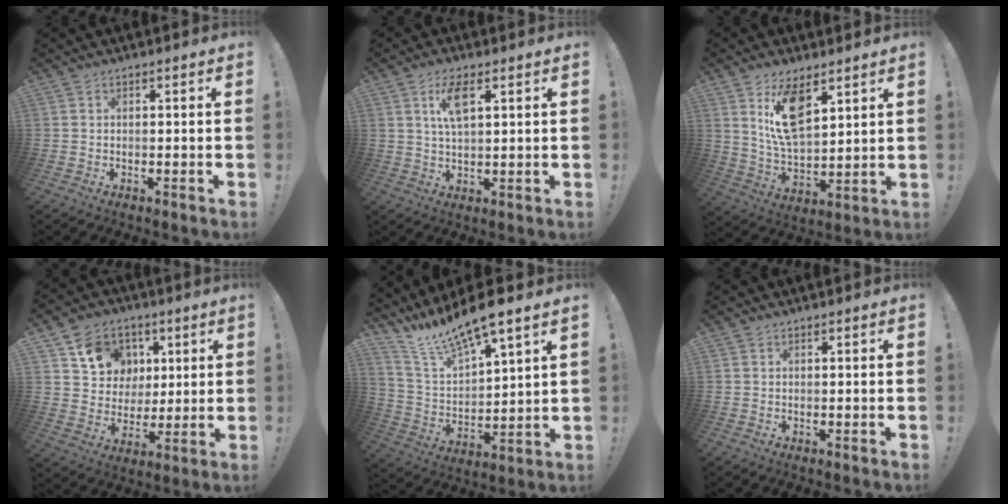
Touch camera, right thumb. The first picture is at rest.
{"total": 7.5, "force": [3.3, 2.8, 6.1], "torque": [-0.101, -0.005, 0.054]}
{"total": 13.6, "force": [7.4, 6.6, 9.4], "torque": [-0.164, -0.035, 0.134]}
{"total": 13.1, "force": [5.3, 11.4, 3.9], "torque": [-0.048, -0.022, 0.112]}
{"total": 12.4, "force": [11.1, 1.5, 5.4], "torque": [-0.113, -0.097, 0.192]}
{"total": 0.0}